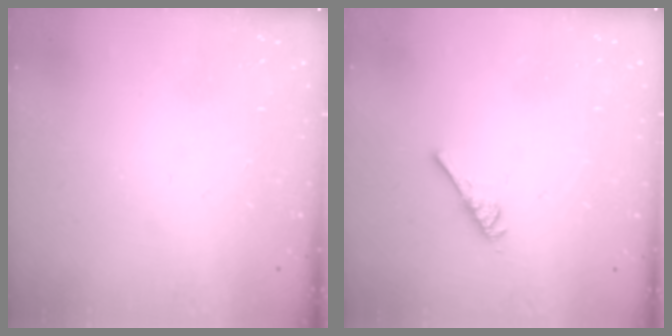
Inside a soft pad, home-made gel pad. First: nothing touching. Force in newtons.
{"total": 5.0, "press": 4.9, "slide": 0.8}